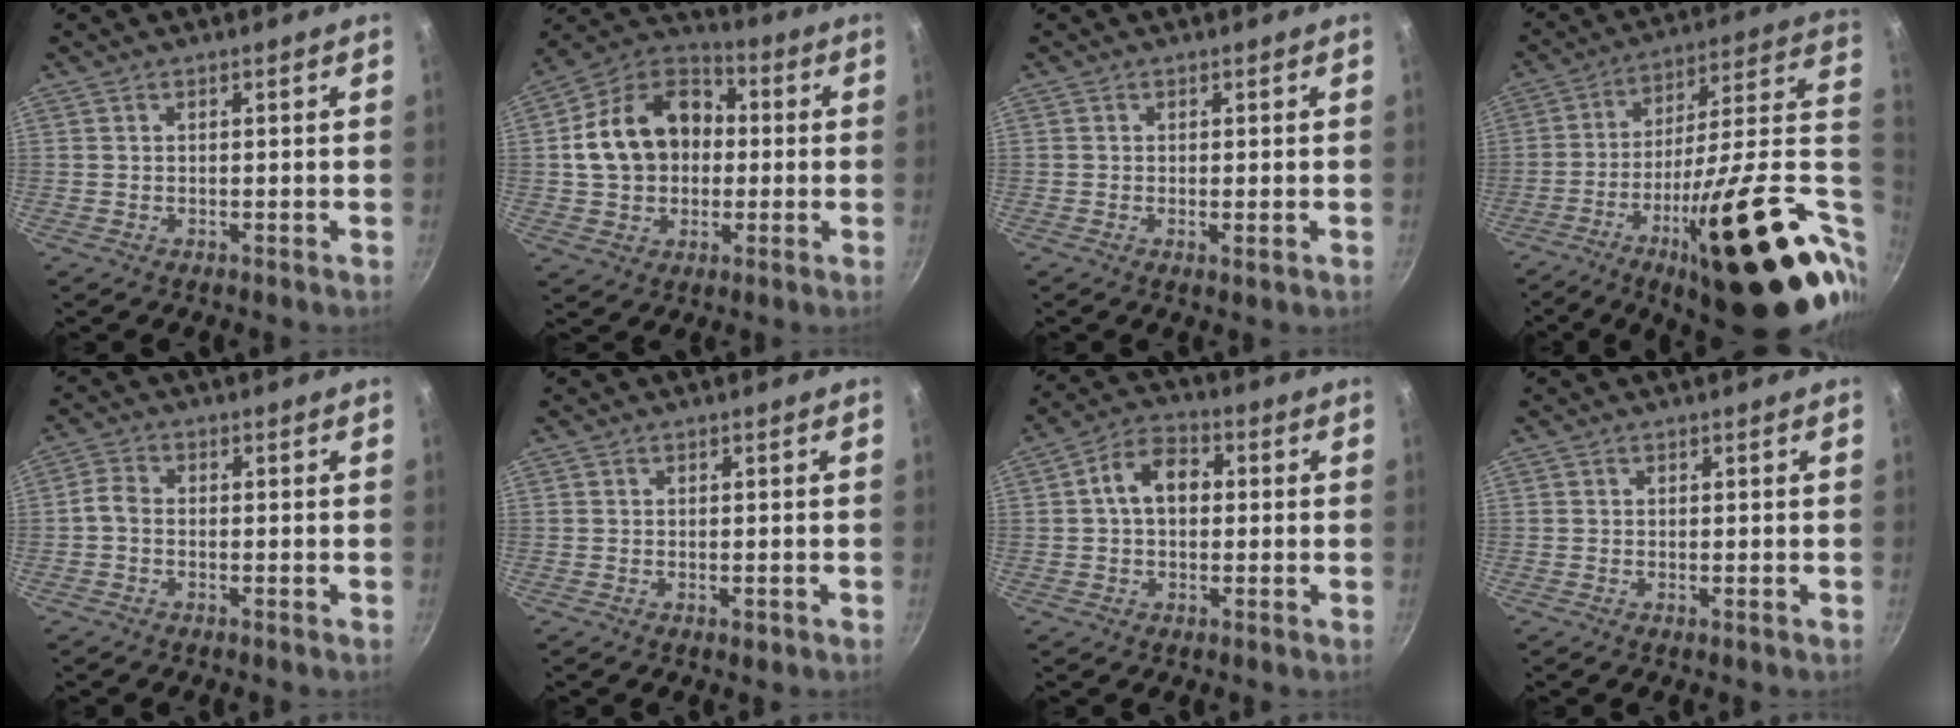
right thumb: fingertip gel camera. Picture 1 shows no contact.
{"total": 17.7, "force": [1.0, 13.9, 11.0], "torque": [-0.162, 0.041, 0.008]}
{"total": 1.3, "force": [-0.2, 0.5, 1.2], "torque": [-0.021, -0.004, -0.004]}
{"total": 33.8, "force": [-8.8, 9.1, 31.3], "torque": [-0.419, 0.025, -0.139]}
{"total": 2.4, "force": [-1.0, 1.7, 1.4], "torque": [-0.038, 0.012, -0.029]}
{"total": 1.1, "force": [-0.4, 0.7, 0.8], "torque": [-0.011, 0.001, -0.008]}
{"total": 8.4, "force": [0.9, 5.8, 5.9], "torque": [-0.074, 0.024, 0.001]}
{"total": 0.0}